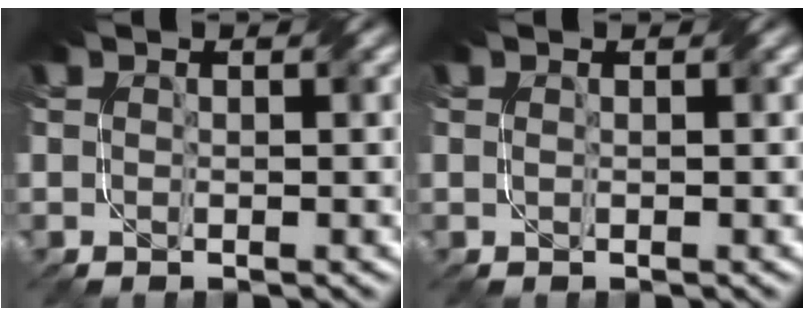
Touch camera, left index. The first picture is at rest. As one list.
[{"total": 0.0}]